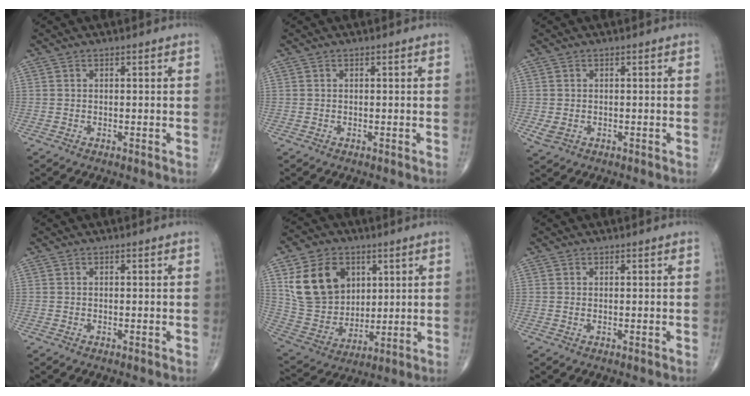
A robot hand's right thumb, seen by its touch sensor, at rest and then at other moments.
{"total": 0.0}
{"total": 2.2, "force": [-0.4, 1.7, 1.4], "torque": [-0.031, -0.002, -0.001]}
{"total": 0.0}
{"total": 16.9, "force": [5.9, 12.8, 9.4], "torque": [-0.146, -0.018, 0.125]}
{"total": 0.0}